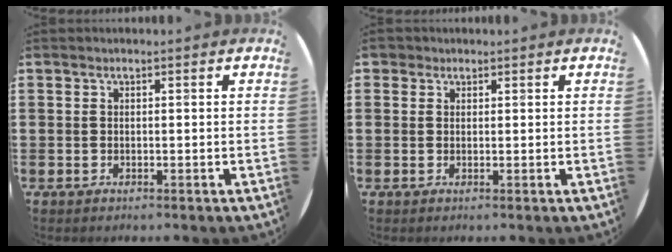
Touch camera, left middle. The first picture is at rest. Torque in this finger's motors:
{"motor_torque": [-0.12, 0.25, 0.02, -0.01]}